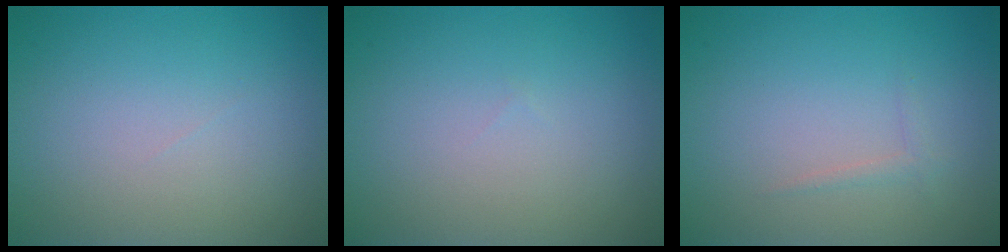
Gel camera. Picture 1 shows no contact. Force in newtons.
{"total": 0.0}
{"total": 0.6, "press": 0.6, "slide": 0.1}